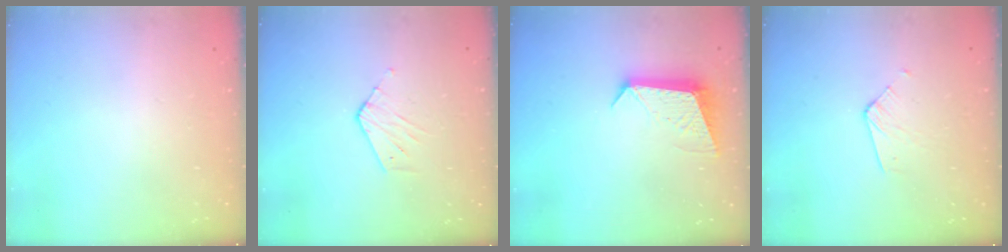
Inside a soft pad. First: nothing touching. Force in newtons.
{"total": 3.0, "press": 3.0, "slide": 0.2}
{"total": 9.5, "press": 9.5, "slide": 0.3}
{"total": 3.5, "press": 3.5, "slide": 0.4}